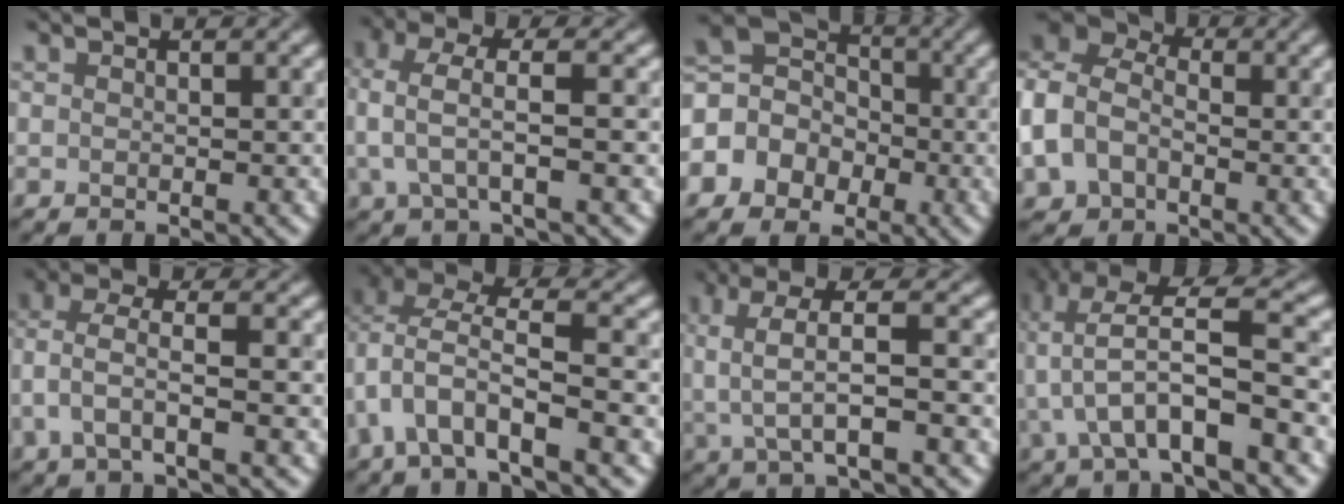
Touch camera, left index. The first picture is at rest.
{"total": 3.5, "force": [0.3, 1.2, 3.2], "torque": [-0.073, 0.010, 0.005]}
{"total": 5.9, "force": [-1.2, 5.3, 2.3], "torque": [-0.040, 0.010, -0.040]}
{"total": 7.7, "force": [-1.3, 5.8, 5.0], "torque": [-0.131, 0.008, -0.032]}
{"total": 3.0, "force": [-0.5, 1.1, 2.8], "torque": [-0.067, 0.014, -0.013]}
{"total": 7.0, "force": [-2.0, 3.2, 5.9], "torque": [-0.109, 0.016, -0.043]}
{"total": 4.9, "force": [0.3, 1.4, 4.7], "torque": [-0.091, 0.011, 0.007]}
{"total": 8.8, "force": [-1.4, 2.8, 8.3], "torque": [-0.149, 0.024, -0.027]}